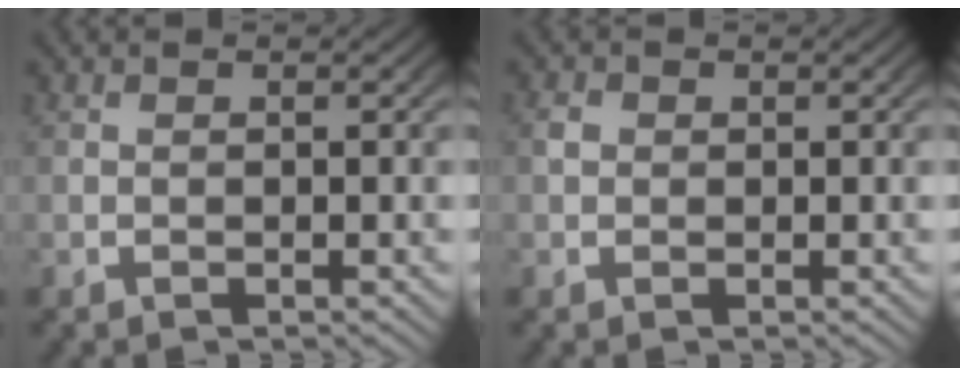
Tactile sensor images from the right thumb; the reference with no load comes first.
{"total": 1.1, "force": [0.2, 0.9, 0.5], "torque": [-0.010, -0.002, 0.004]}